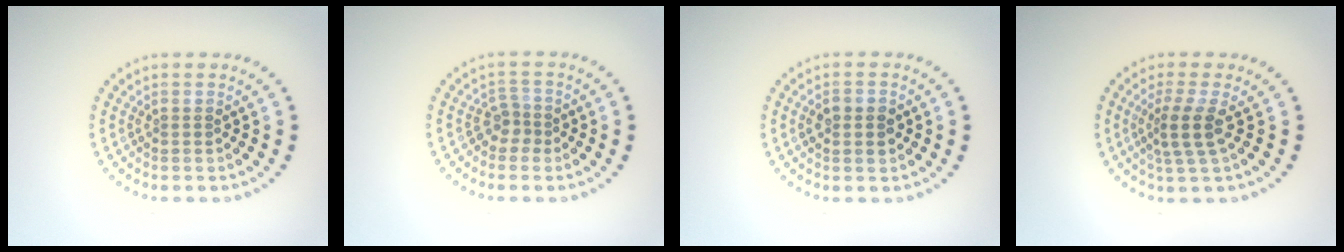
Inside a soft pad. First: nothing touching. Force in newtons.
{"total": 1.9, "press": 1.3, "slide": 1.3}
{"total": 2.8, "press": 2.8, "slide": 0.1}
{"total": 2.9, "press": 2.2, "slide": 1.9}